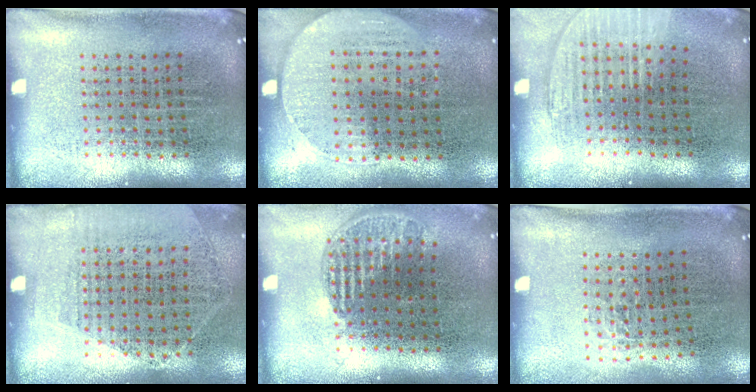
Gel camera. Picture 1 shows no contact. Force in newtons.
{"total": 0.6, "press": 0.4, "slide": 0.5}
{"total": 1.2, "press": 1.1, "slide": 0.4}
{"total": 1.3, "press": 1.0, "slide": 0.8}
{"total": 1.2, "press": 1.0, "slide": 0.6}
{"total": 0.6, "press": 0.5, "slide": 0.5}